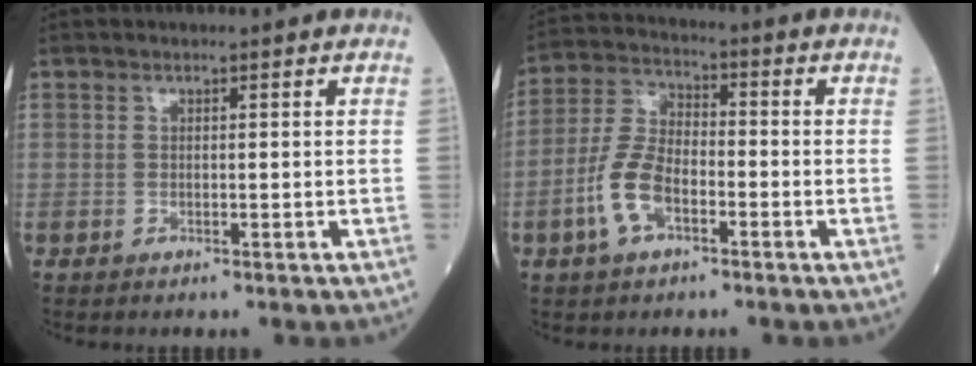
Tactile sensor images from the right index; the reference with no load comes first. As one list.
[{"total": 8.1, "force": [-3.3, 3.8, 6.4], "torque": [-0.150, 0.009, -0.069]}]